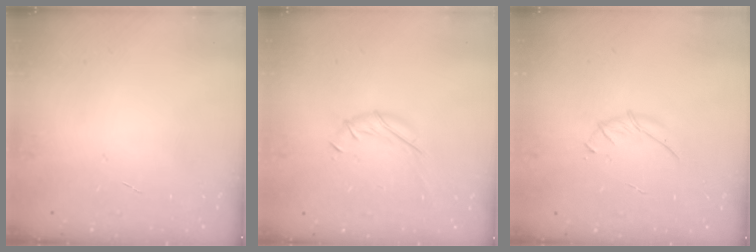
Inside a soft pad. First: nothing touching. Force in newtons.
{"total": 6.0, "press": 6.0, "slide": 0.4}
{"total": 3.7, "press": 3.5, "slide": 0.9}